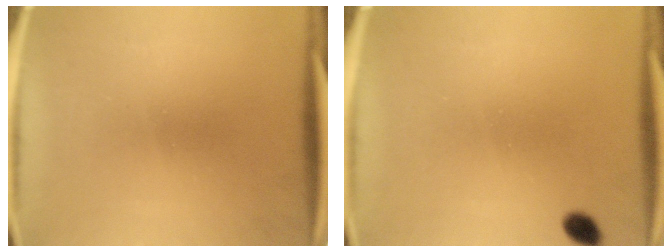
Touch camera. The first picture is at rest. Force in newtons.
{"total": 2.1}